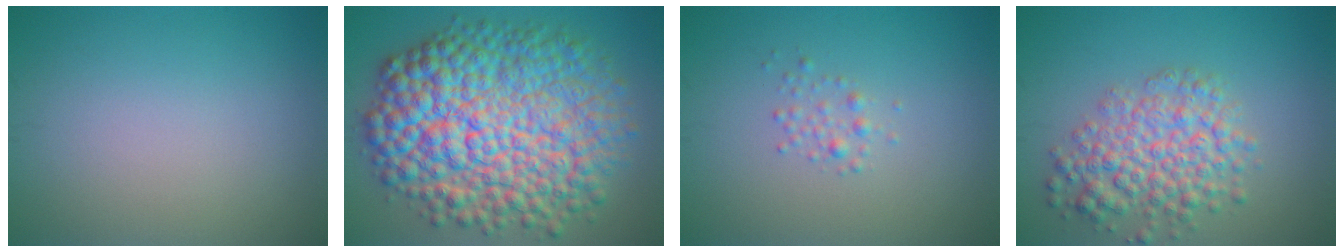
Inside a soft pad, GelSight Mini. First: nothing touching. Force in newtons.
{"total": 14.5, "press": 14.5, "slide": 0.1}
{"total": 1.2, "press": 1.2, "slide": 0.0}
{"total": 5.4, "press": 5.4, "slide": 0.2}